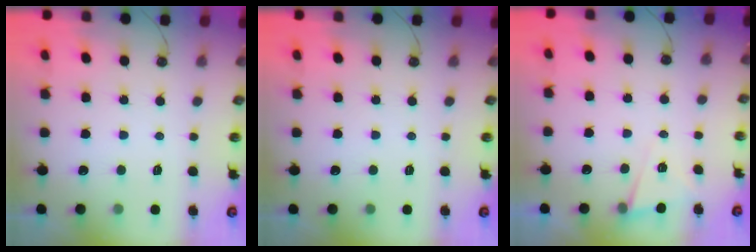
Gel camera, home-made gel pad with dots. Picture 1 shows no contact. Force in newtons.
{"total": 0.0}
{"total": 4.9, "press": 3.3, "slide": 3.5}